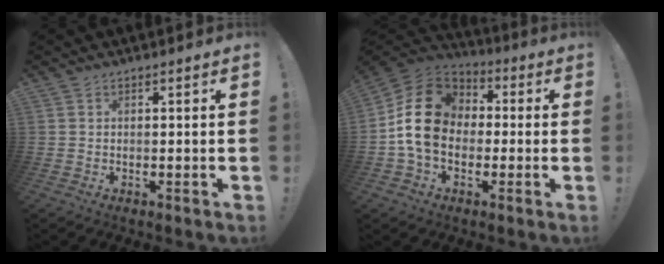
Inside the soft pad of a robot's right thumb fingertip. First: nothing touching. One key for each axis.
{"total": 16.3, "fx": 0.0, "fy": 13.0, "fz": 9.9, "tx": -0.172, "ty": 0.030, "tz": 0.011}